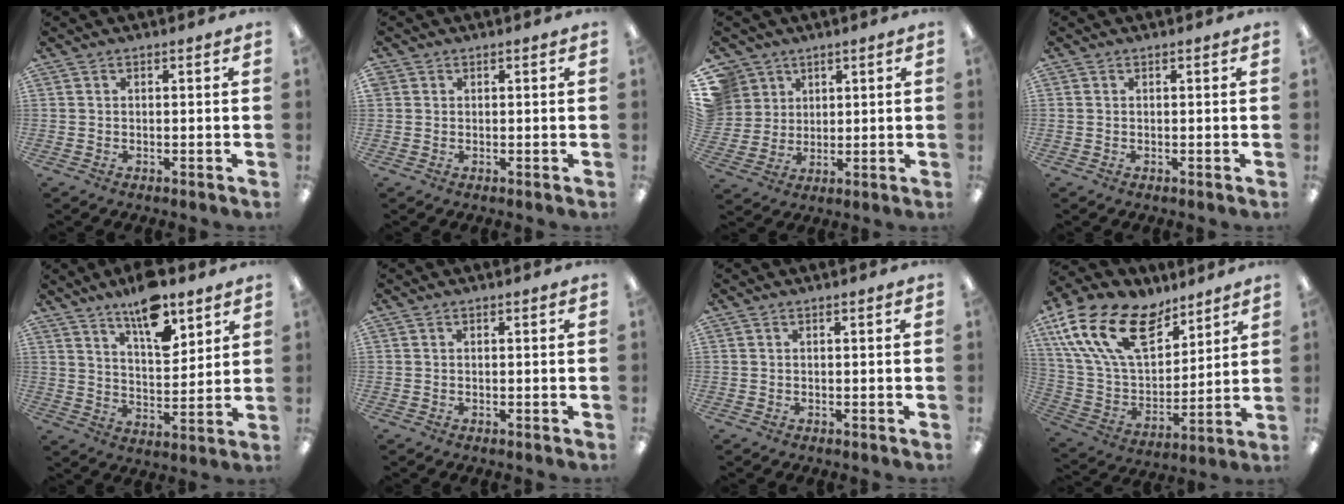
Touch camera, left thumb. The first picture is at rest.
{"total": 1.0, "force": [0.4, 0.9, 0.1], "torque": [-0.003, 0.002, 0.007]}
{"total": 7.9, "force": [4.0, 6.8, 0.3], "torque": [-0.020, -0.023, 0.081]}
{"total": 0.0}
{"total": 12.5, "force": [9.2, 4.9, 6.9], "torque": [-0.103, -0.053, 0.159]}
{"total": 0.0}
{"total": 0.0}
{"total": 22.5, "force": [12.3, 12.7, 14.0], "torque": [-0.286, -0.059, 0.224]}